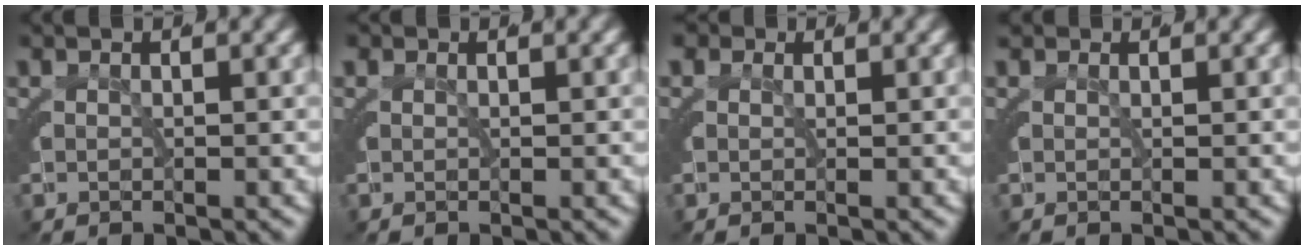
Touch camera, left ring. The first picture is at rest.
{"total": 0.7, "force": [0.4, 0.5, 0.2], "torque": [-0.010, -0.004, 0.010]}
{"total": 1.3, "force": [0.7, 1.0, 0.5], "torque": [-0.017, -0.005, 0.013]}
{"total": 0.6, "force": [0.6, 0.1, 0.0], "torque": [-0.004, -0.001, 0.012]}